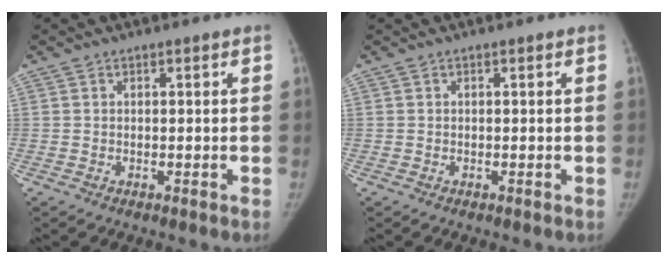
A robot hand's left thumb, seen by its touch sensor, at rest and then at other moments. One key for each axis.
{"total": 0.0}